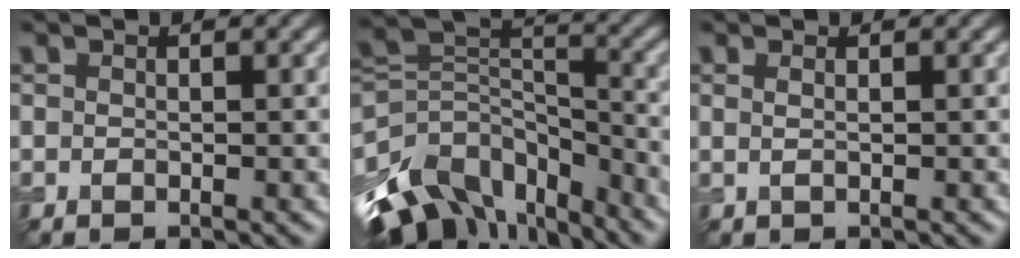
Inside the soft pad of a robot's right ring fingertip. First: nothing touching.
{"total": 11.3, "force": [-7.0, 7.0, 5.5], "torque": [-0.118, 0.005, -0.128]}
{"total": 0.9, "force": [0.4, 0.4, 0.8], "torque": [-0.011, -0.002, 0.002]}